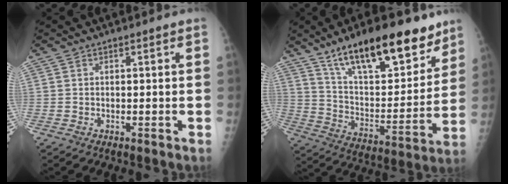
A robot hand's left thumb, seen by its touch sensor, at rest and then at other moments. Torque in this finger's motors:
{"motor_torque": [0.84, 0.81, 1.46, -1.32, 0.42]}